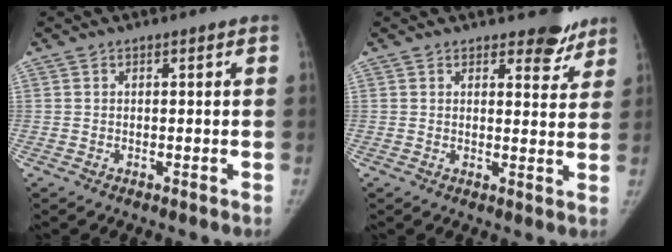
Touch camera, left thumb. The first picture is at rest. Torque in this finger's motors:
{"motor_torque": [0.55, -0.06, 0.54, -0.71, 0.05]}